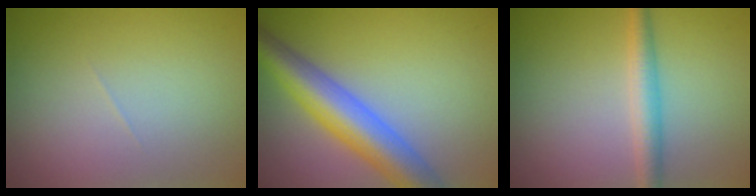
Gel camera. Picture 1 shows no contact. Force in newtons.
{"total": 6.9, "press": 6.9, "slide": 0.3}
{"total": 2.7, "press": 2.7, "slide": 0.0}